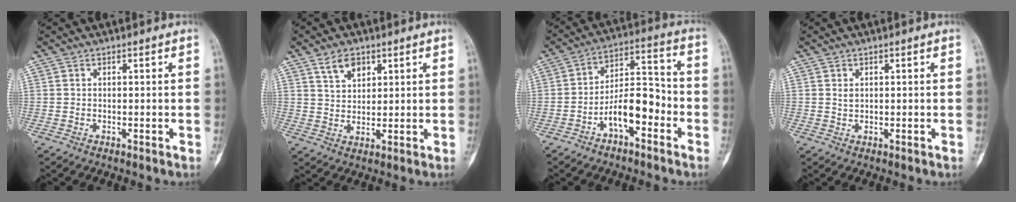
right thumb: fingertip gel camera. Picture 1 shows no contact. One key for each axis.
{"total": 5.3, "fx": 3.1, "fy": 3.2, "fz": 2.9, "tx": -0.035, "ty": -0.018, "tz": 0.060}
{"total": 10.5, "fx": -4.5, "fy": 4.9, "fz": 8.1, "tx": -0.124, "ty": 0.052, "tz": -0.080}
{"total": 1.1, "fx": 0.4, "fy": 0.8, "fz": 0.7, "tx": -0.008, "ty": -0.001, "tz": 0.010}